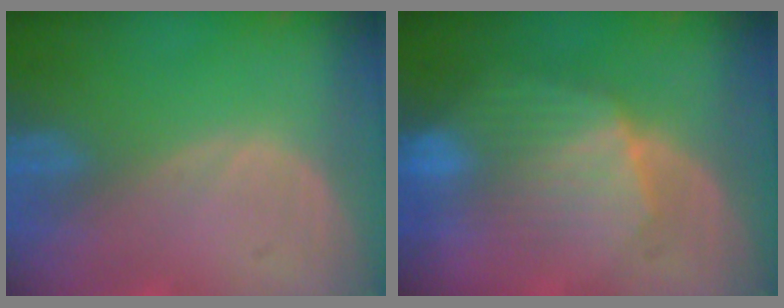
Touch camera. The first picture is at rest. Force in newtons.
{"total": 8.0, "press": 7.9, "slide": 1.0}